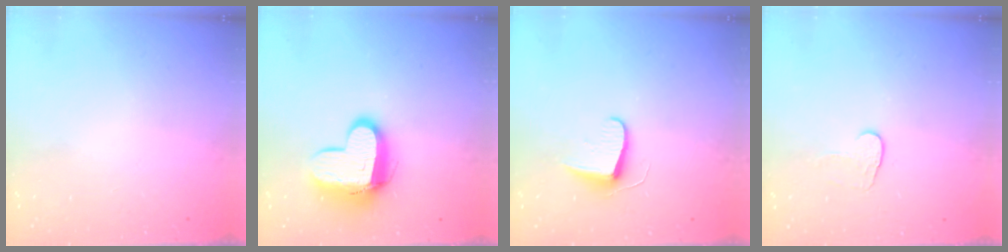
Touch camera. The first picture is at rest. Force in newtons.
{"total": 12.4, "press": 12.4, "slide": 1.2}
{"total": 7.1, "press": 7.1, "slide": 0.7}
{"total": 6.2, "press": 6.1, "slide": 0.5}